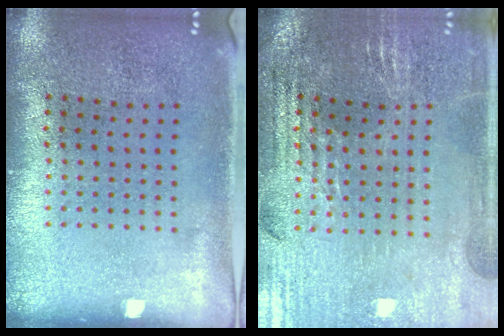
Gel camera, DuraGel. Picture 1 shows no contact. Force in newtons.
{"total": 2.8, "press": 2.8, "slide": 0.4}